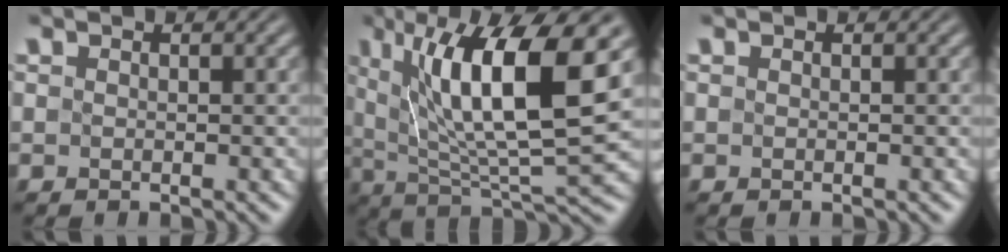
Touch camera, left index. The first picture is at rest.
{"total": 12.0, "force": [3.9, 3.0, 11.0], "torque": [-0.181, -0.001, 0.075]}
{"total": 0.0}